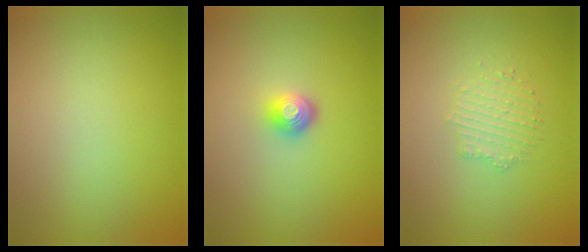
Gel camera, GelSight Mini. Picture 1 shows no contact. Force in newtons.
{"total": 1.9, "press": 1.4, "slide": 1.3}
{"total": 1.6, "press": 0.9, "slide": 1.3}